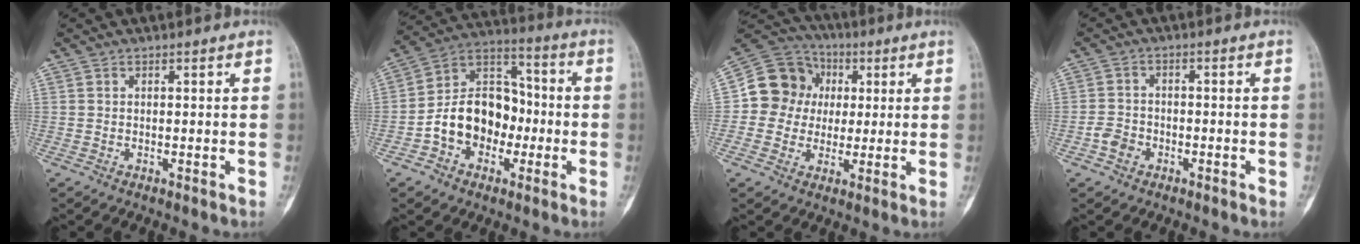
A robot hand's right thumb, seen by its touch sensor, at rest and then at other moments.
{"total": 14.9, "force": [-3.5, 11.2, 9.1], "torque": [-0.111, 0.053, -0.068]}
{"total": 12.7, "force": [1.1, 11.9, 4.4], "torque": [-0.041, 0.023, 0.014]}
{"total": 3.8, "force": [-1.9, 3.0, 1.4], "torque": [-0.011, 0.017, -0.038]}